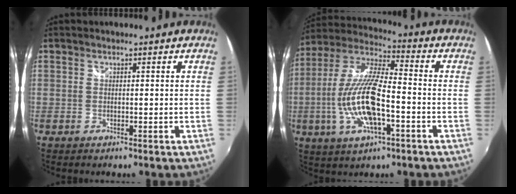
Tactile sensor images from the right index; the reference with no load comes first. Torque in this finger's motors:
{"motor_torque": [2.14, 0.00, 1.05, 0.21]}